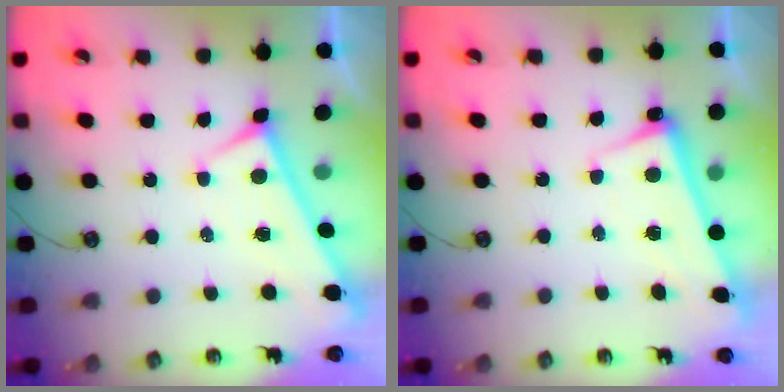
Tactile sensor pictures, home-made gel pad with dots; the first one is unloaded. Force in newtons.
{"total": 2.5, "press": 2.5, "slide": 0.7}